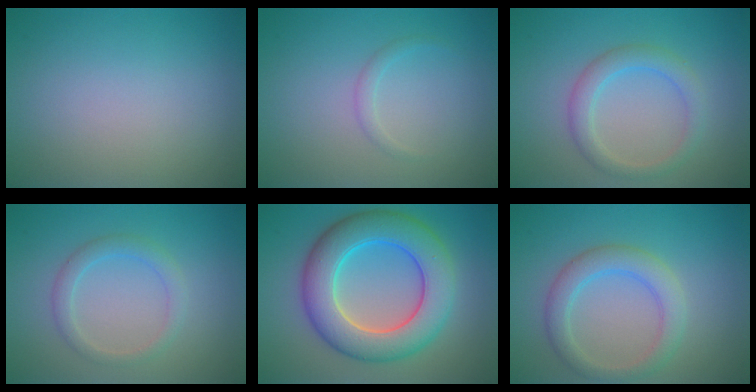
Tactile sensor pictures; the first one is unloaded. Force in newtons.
{"total": 0.9, "press": 0.9, "slide": 0.0}
{"total": 2.7, "press": 2.7, "slide": 0.1}
{"total": 2.1, "press": 2.1, "slide": 0.1}
{"total": 9.1, "press": 9.1, "slide": 0.4}
{"total": 3.5, "press": 3.5, "slide": 0.2}